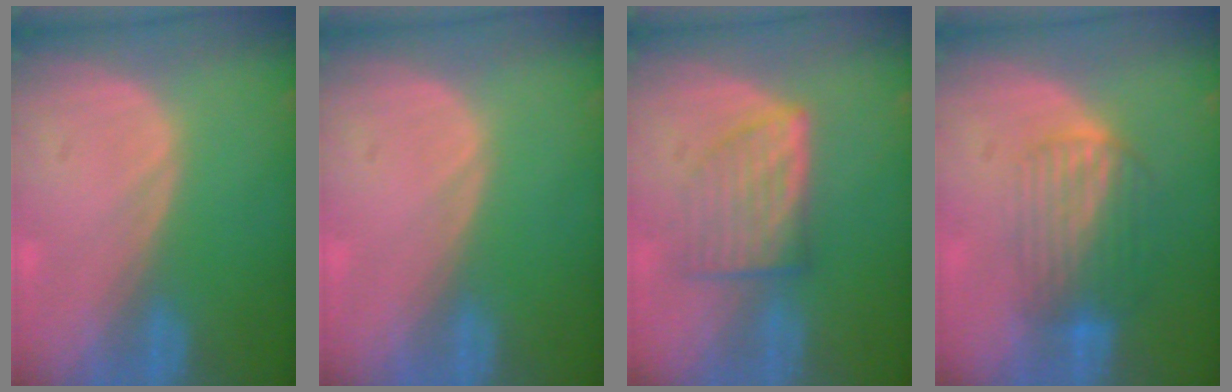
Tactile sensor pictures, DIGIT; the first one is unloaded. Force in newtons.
{"total": 0.0}
{"total": 6.0, "press": 5.8, "slide": 1.7}
{"total": 6.7, "press": 6.1, "slide": 2.8}